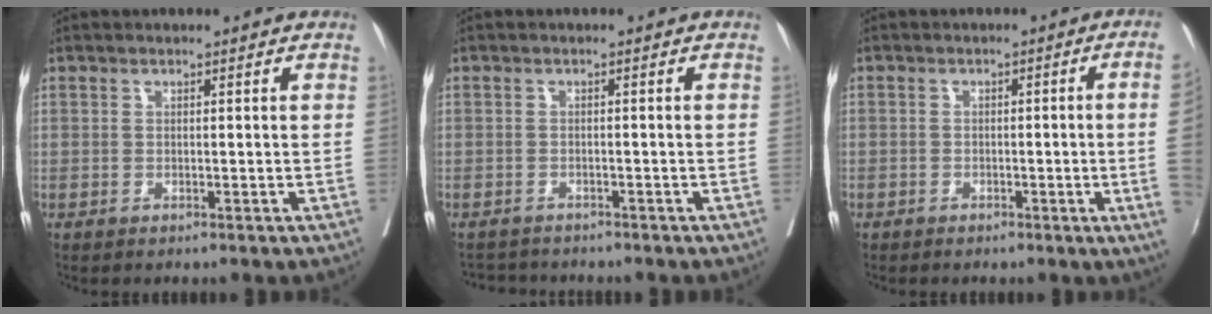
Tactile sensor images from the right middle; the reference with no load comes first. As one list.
[{"total": 3.7, "force": [-3.6, 0.8, 0.1], "torque": [0.002, -0.009, -0.057]}, {"total": 5.4, "force": [-1.1, -0.8, 5.2], "torque": [-0.059, 0.001, -0.016]}]